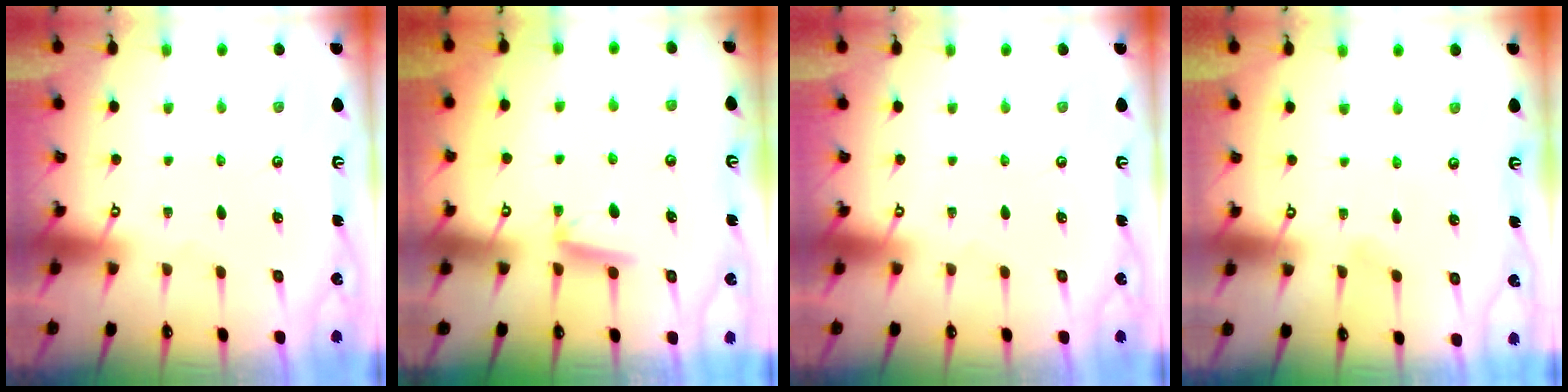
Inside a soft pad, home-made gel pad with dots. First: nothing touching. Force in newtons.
{"total": 4.8, "press": 4.8, "slide": 0.7}
{"total": 0.0}
{"total": 2.8, "press": 2.8, "slide": 0.3}